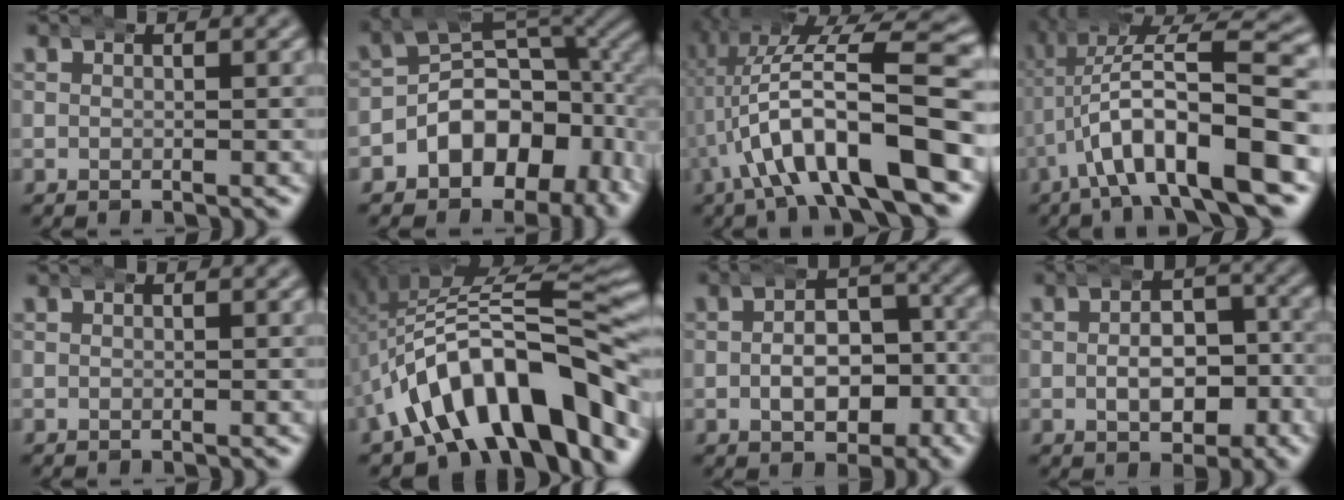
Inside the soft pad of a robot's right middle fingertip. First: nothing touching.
{"total": 10.0, "force": [-2.0, 7.2, 6.6], "torque": [-0.099, -0.003, -0.030]}
{"total": 11.9, "force": [-0.6, 4.7, 10.9], "torque": [-0.171, 0.014, -0.011]}
{"total": 12.4, "force": [-1.8, 4.9, 11.2], "torque": [-0.175, 0.003, -0.020]}
{"total": 0.0}
{"total": 14.3, "force": [-2.0, 7.2, 12.2], "torque": [-0.200, -0.005, -0.027]}
{"total": 6.7, "force": [-2.1, 4.4, 4.6], "torque": [-0.038, 0.002, -0.035]}
{"total": 6.1, "force": [-1.7, 4.0, 4.3], "torque": [-0.035, 0.002, -0.030]}